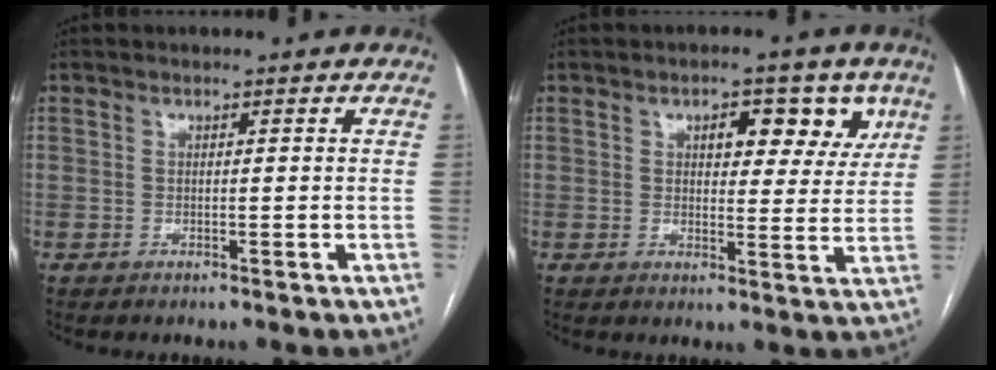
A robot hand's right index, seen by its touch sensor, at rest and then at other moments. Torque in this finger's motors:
{"motor_torque": [0.58, 0.50, 0.26, 0.05]}